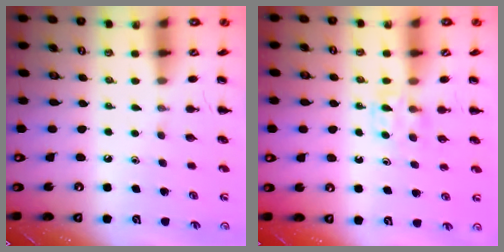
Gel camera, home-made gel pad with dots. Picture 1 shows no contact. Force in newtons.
{"total": 4.2, "press": 4.0, "slide": 1.3}